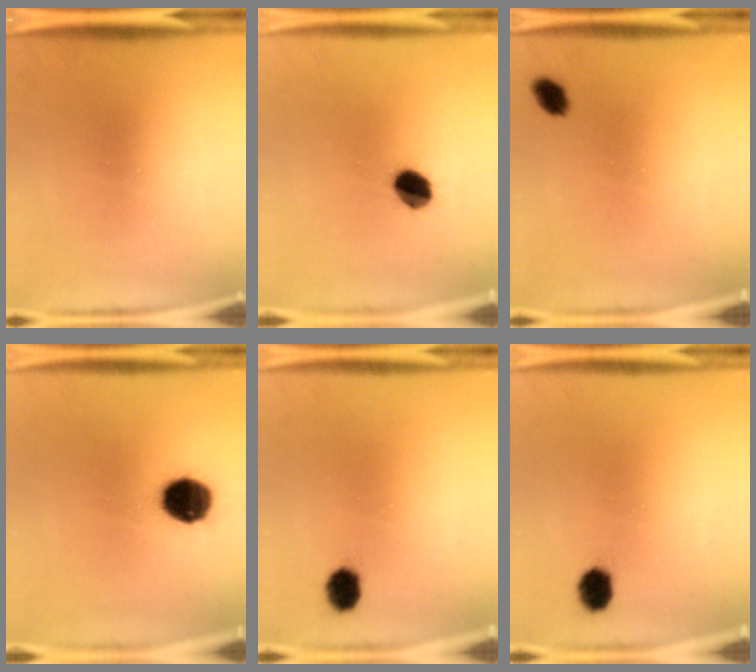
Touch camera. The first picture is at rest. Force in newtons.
{"total": 7.5}
{"total": 2.8}
{"total": 12.2}
{"total": 5.0}
{"total": 5.0}